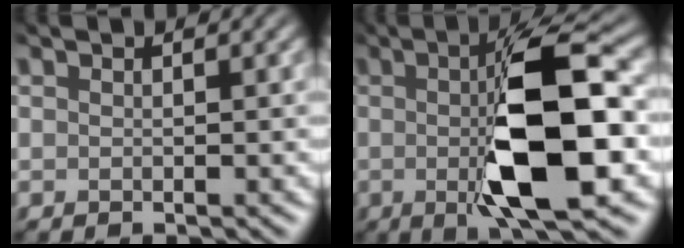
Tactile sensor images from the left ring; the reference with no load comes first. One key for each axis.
{"total": 10.7, "fx": -1.1, "fy": 2.9, "fz": 10.2, "tx": -0.152, "ty": 0.000, "tz": -0.019}